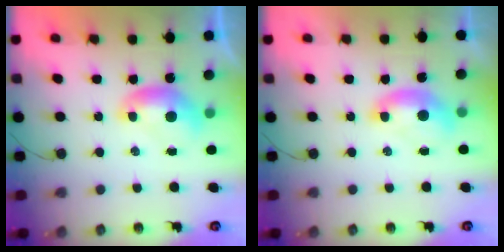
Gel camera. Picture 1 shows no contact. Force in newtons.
{"total": 1.5, "press": 1.4, "slide": 0.6}